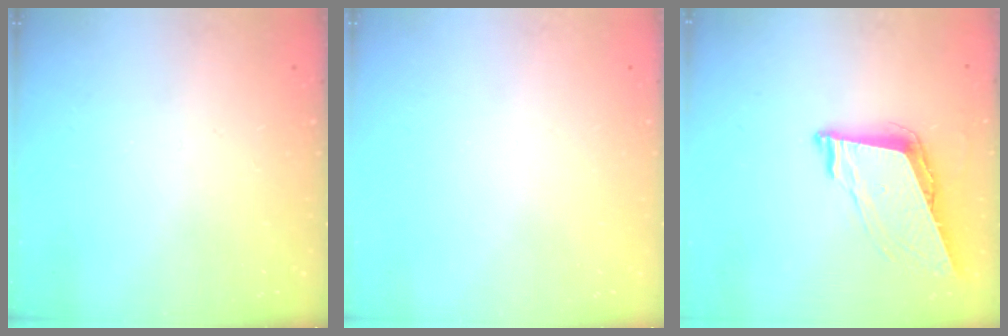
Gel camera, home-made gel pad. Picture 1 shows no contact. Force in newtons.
{"total": 0.0}
{"total": 9.3, "press": 8.8, "slide": 3.2}